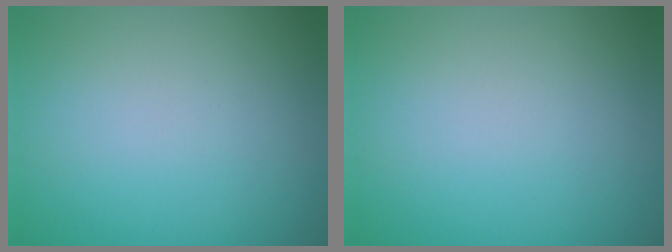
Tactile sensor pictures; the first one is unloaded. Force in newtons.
{"total": 0.0}